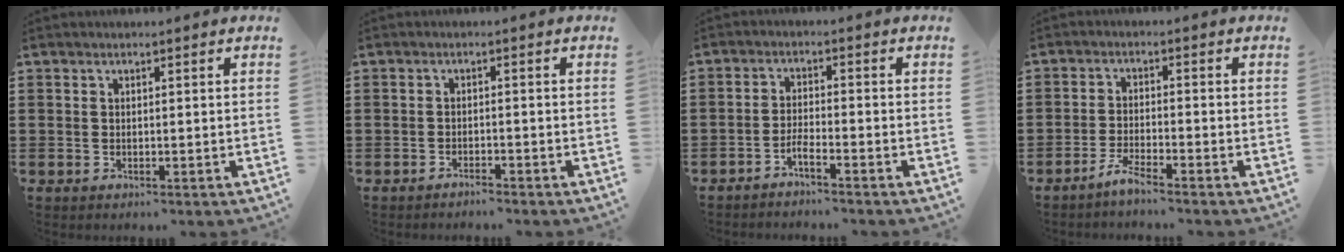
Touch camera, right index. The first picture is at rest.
{"total": 1.4, "force": [-1.3, -0.1, 0.2], "torque": [-0.009, 0.000, -0.026]}
{"total": 2.4, "force": [-2.2, -0.1, 1.1], "torque": [-0.031, -0.003, -0.045]}
{"total": 2.8, "force": [-2.6, -0.3, 1.1], "torque": [-0.035, -0.002, -0.052]}